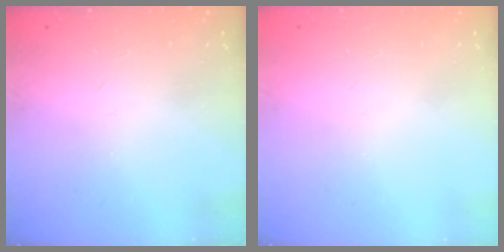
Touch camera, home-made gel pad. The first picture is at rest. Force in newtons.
{"total": 0.0}